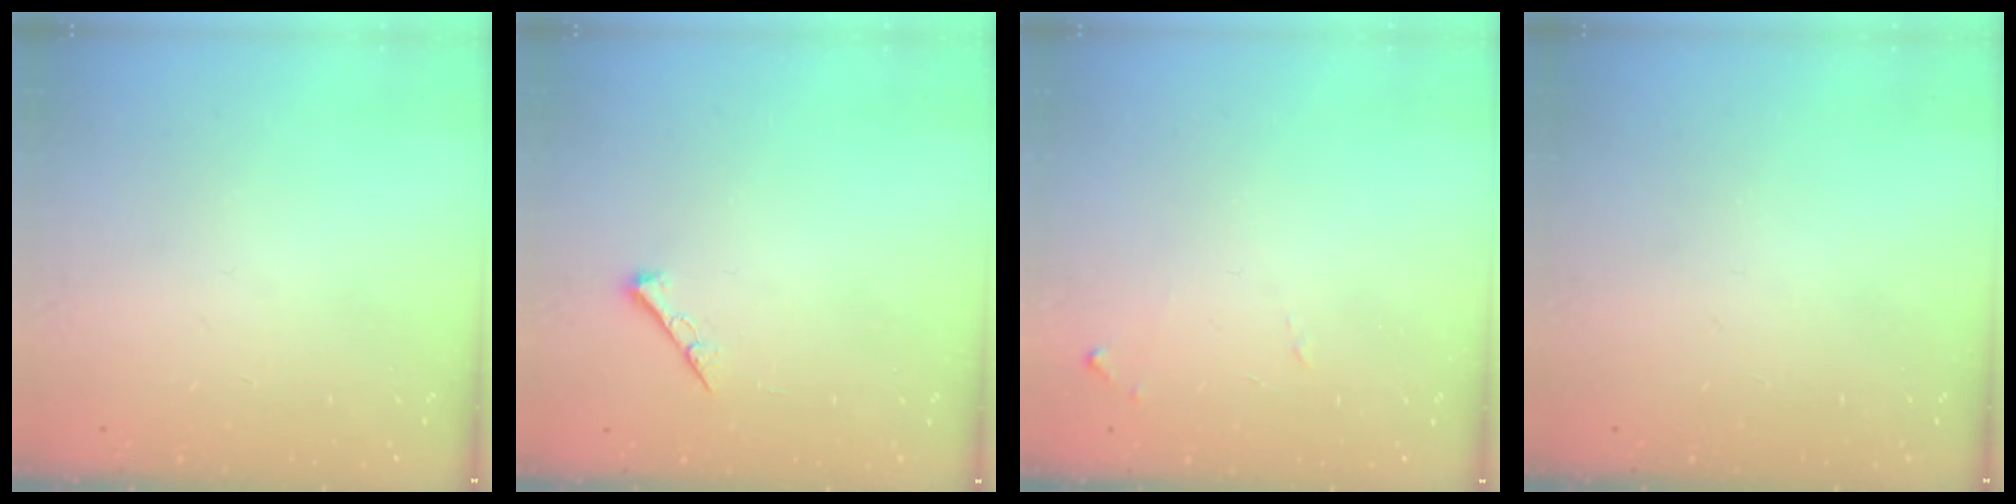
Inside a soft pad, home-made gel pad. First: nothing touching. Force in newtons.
{"total": 4.3, "press": 4.3, "slide": 0.5}
{"total": 5.4, "press": 5.4, "slide": 0.4}
{"total": 0.0}